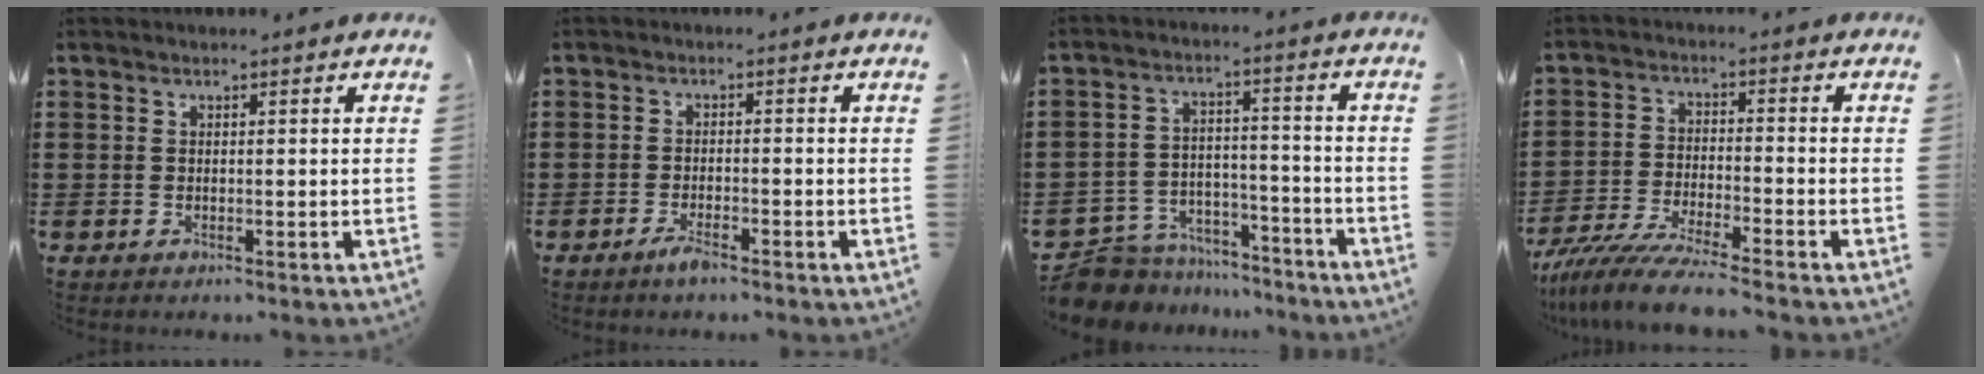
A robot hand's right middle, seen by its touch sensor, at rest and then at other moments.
{"total": 2.4, "force": [-1.7, 0.5, 1.6], "torque": [-0.035, -0.002, -0.033]}
{"total": 6.7, "force": [-6.5, 1.5, 0.4], "torque": [-0.019, 0.012, -0.133]}
{"total": 7.4, "force": [-6.7, -0.3, 3.1], "torque": [-0.075, -0.014, -0.134]}